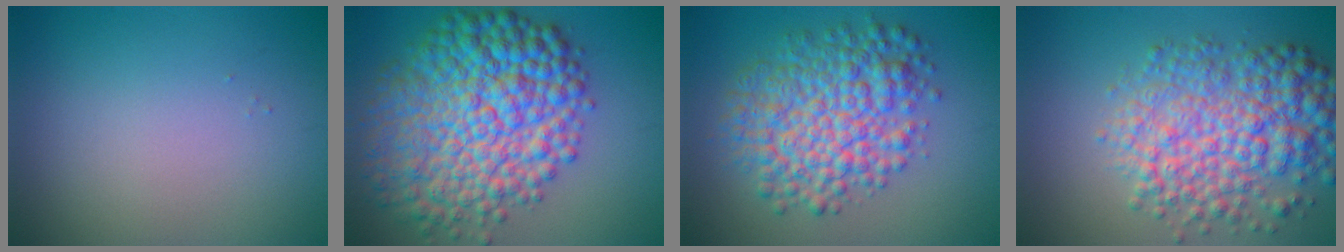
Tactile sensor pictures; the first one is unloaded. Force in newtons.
{"total": 12.1, "press": 12.1, "slide": 0.2}
{"total": 7.7, "press": 7.7, "slide": 0.1}
{"total": 7.8, "press": 7.8, "slide": 0.1}